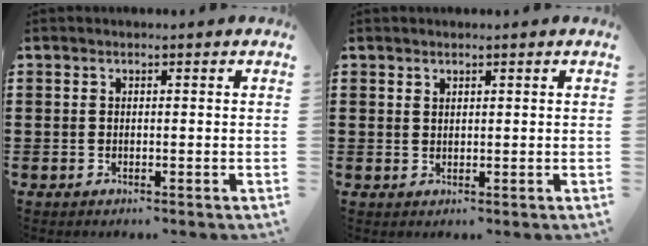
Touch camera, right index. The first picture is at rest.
{"total": 1.0, "force": [0.9, 0.4, 0.1], "torque": [-0.003, 0.003, 0.018]}